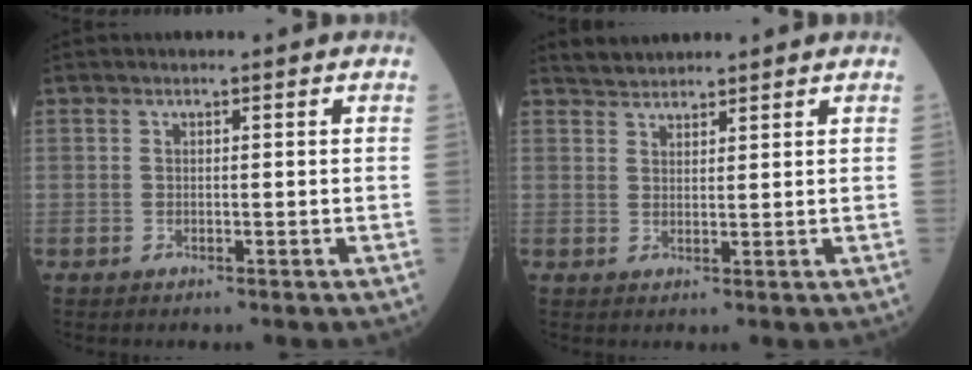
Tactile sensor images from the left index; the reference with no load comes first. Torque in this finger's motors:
{"motor_torque": [0.00, 0.00, 0.02, 0.01]}